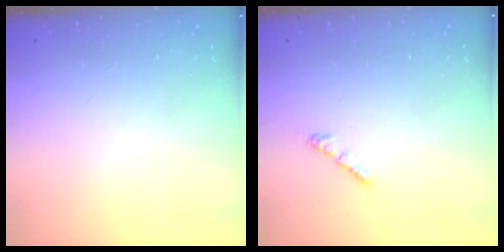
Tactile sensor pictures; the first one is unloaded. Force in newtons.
{"total": 3.1, "press": 3.0, "slide": 0.7}